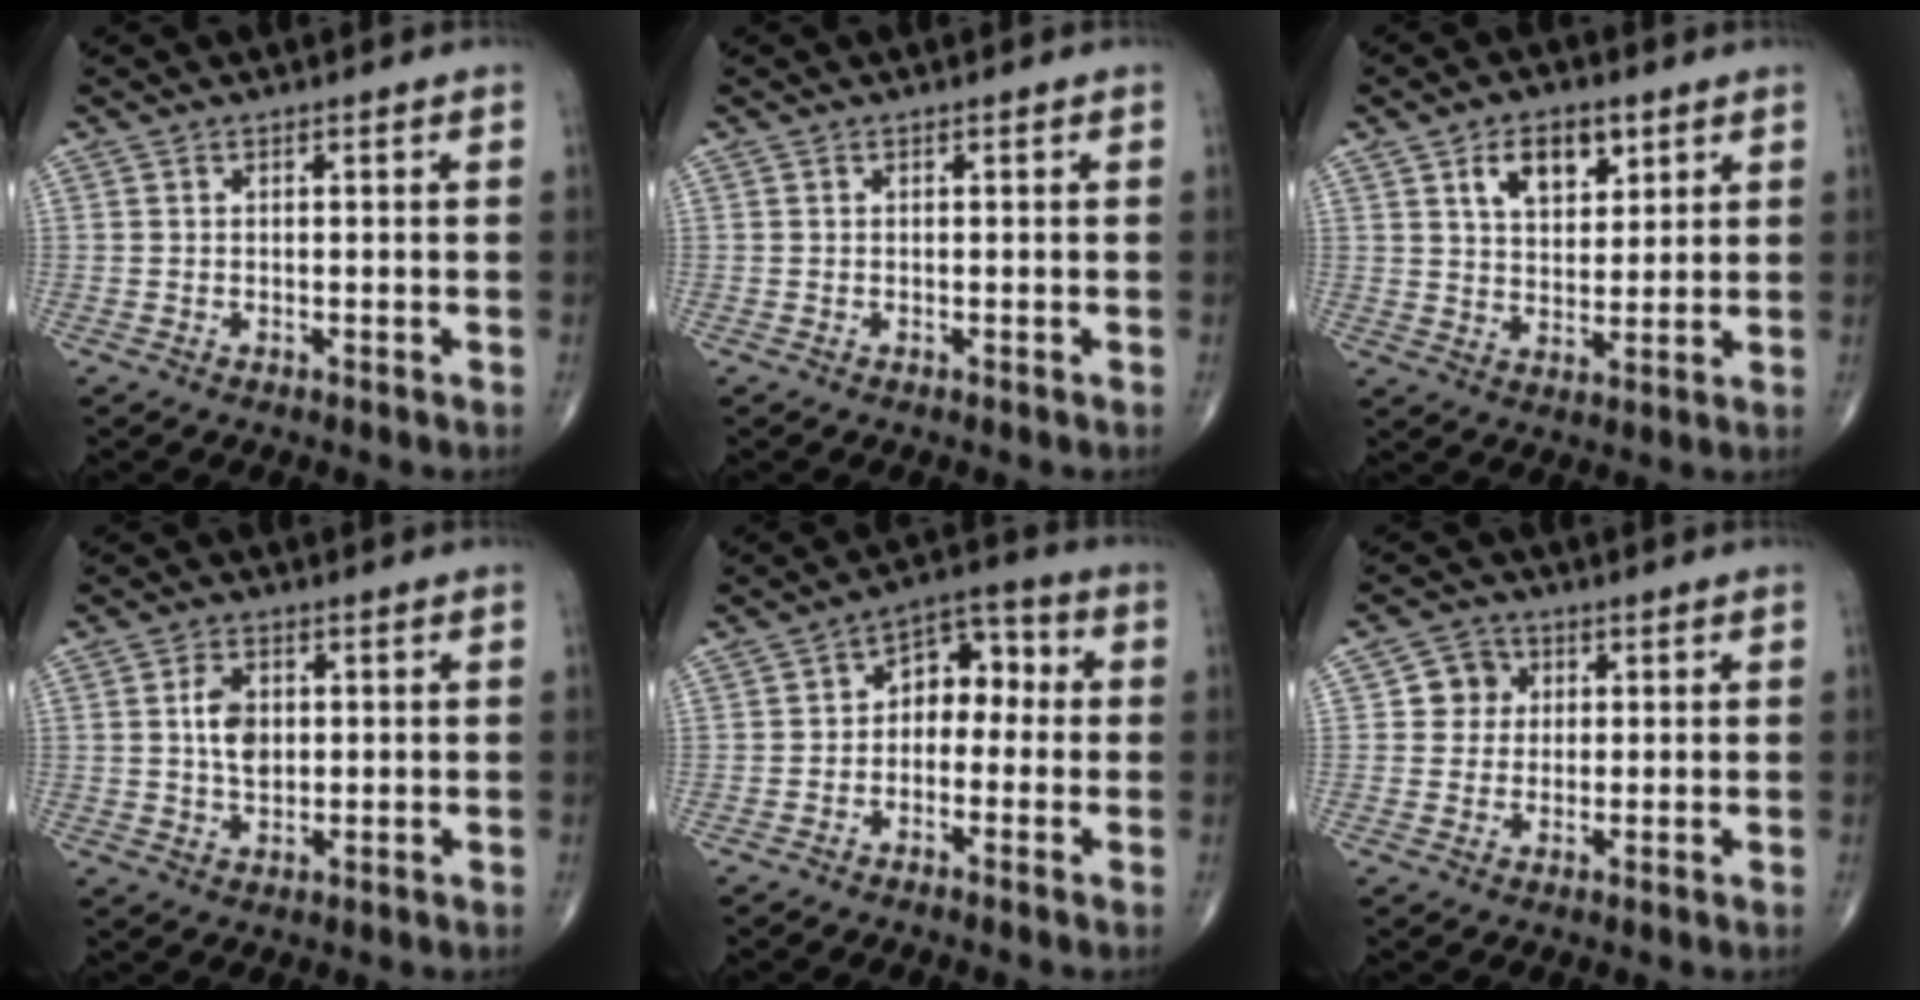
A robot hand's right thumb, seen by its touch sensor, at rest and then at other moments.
{"total": 0.0}
{"total": 9.2, "force": [4.4, 5.3, 6.0], "torque": [-0.072, -0.019, 0.074]}
{"total": 5.6, "force": [0.8, 3.6, 4.1], "torque": [-0.065, -0.004, 0.014]}
{"total": 7.8, "force": [-0.4, 5.4, 5.6], "torque": [-0.044, 0.039, -0.026]}
{"total": 4.8, "force": [1.0, 4.6, 1.1], "torque": [0.012, 0.005, 0.009]}